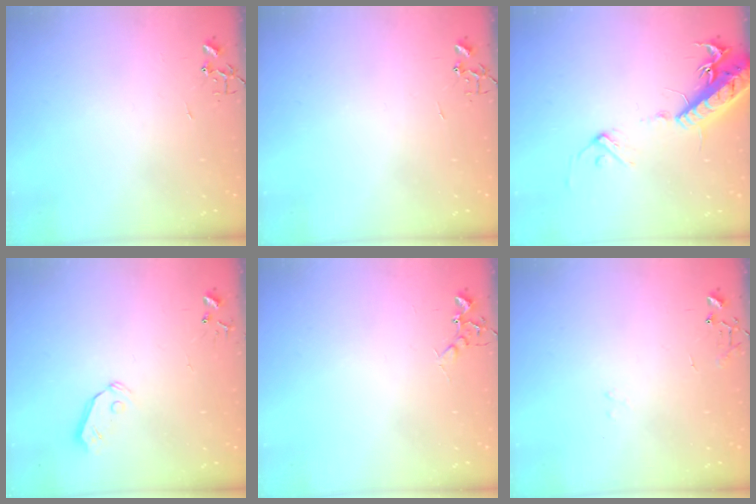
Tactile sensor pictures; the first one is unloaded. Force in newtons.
{"total": 0.0}
{"total": 17.9, "press": 17.6, "slide": 3.5}
{"total": 5.8, "press": 5.8, "slide": 0.5}
{"total": 5.8, "press": 5.7, "slide": 1.0}
{"total": 8.0, "press": 8.0, "slide": 0.9}